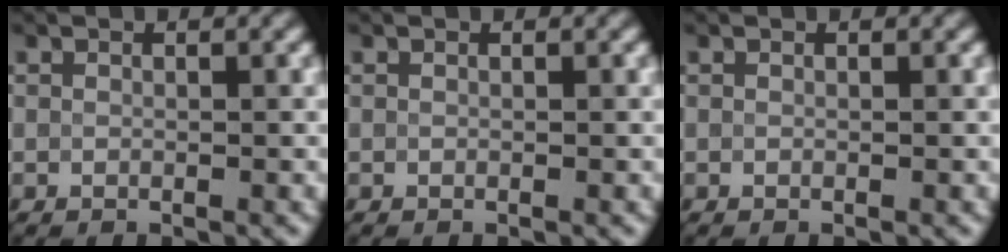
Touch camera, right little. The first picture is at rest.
{"total": 0.0}
{"total": 0.0}